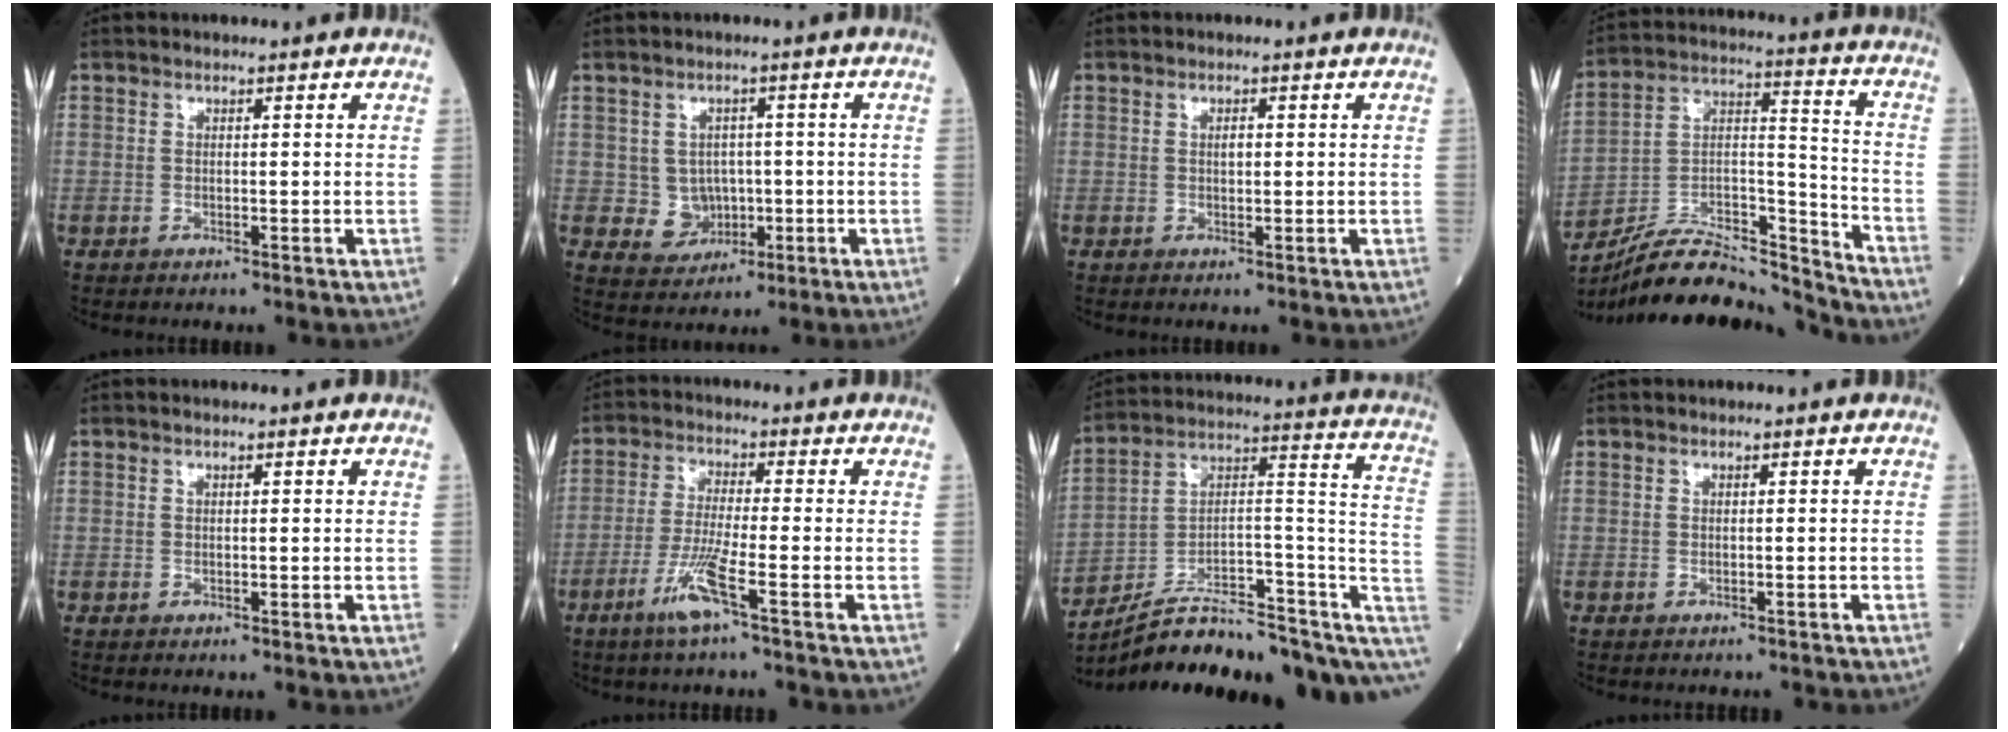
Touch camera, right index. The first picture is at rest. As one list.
[{"total": 4.3, "force": [-0.2, 4.0, 1.5], "torque": [-0.017, 0.008, 0.005]}, {"total": 1.1, "force": [0.2, 0.4, 1.0], "torque": [-0.018, 0.000, 0.004]}, {"total": 17.0, "force": [-16.3, 1.9, 4.1], "torque": [-0.066, 0.043, -0.284]}, {"total": 0.0}, {"total": 6.7, "force": [-3.5, -0.9, 5.6], "torque": [-0.117, -0.014, -0.073]}, {"total": 20.7, "force": [-14.4, 5.2, 14.0], "torque": [-0.154, 0.057, -0.218]}, {"total": 1.7, "force": [-1.6, 0.4, 0.4], "torque": [-0.008, -0.003, -0.021]}]